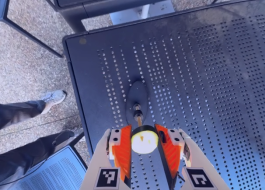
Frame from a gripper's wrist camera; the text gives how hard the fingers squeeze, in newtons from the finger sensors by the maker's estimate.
{"total": 10.6, "left": 10.1, "right": 11.2}